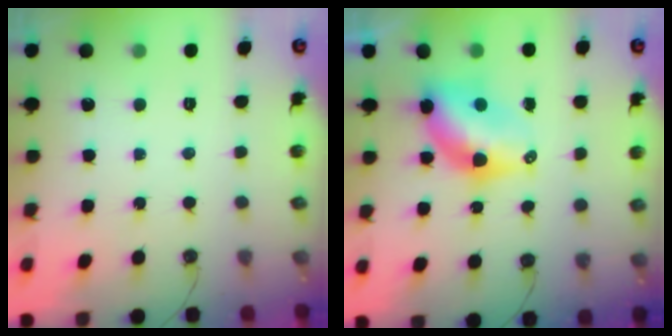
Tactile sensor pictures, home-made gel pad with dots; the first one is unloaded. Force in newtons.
{"total": 7.7, "press": 7.7, "slide": 0.6}